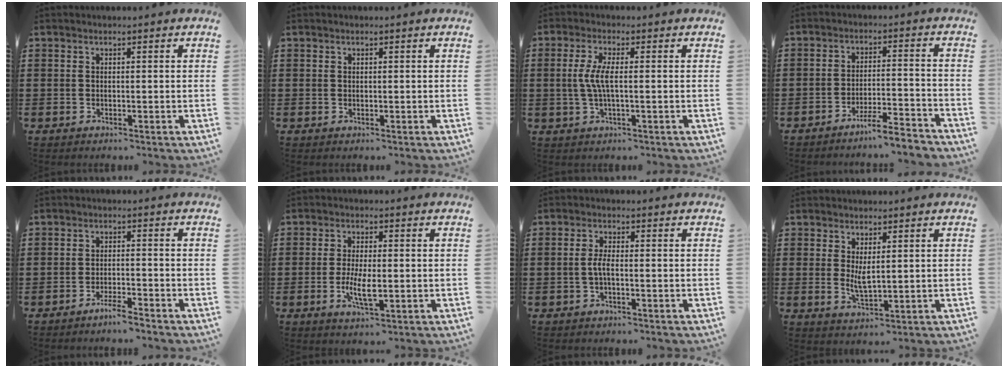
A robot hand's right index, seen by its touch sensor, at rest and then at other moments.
{"total": 0.0}
{"total": 4.2, "force": [-0.2, 0.7, 4.2], "torque": [-0.098, -0.009, -0.013]}
{"total": 5.2, "force": [-4.8, -0.2, 2.0], "torque": [-0.039, -0.010, -0.093]}
{"total": 2.5, "force": [-2.4, -0.1, 0.7], "torque": [-0.012, 0.003, -0.046]}
{"total": 5.7, "force": [-1.0, 1.8, 5.4], "torque": [-0.104, -0.002, -0.019]}
{"total": 2.4, "force": [-0.7, 0.4, 2.3], "torque": [-0.057, -0.004, -0.018]}
{"total": 3.2, "force": [0.7, 1.2, 2.9], "torque": [-0.049, -0.003, 0.011]}